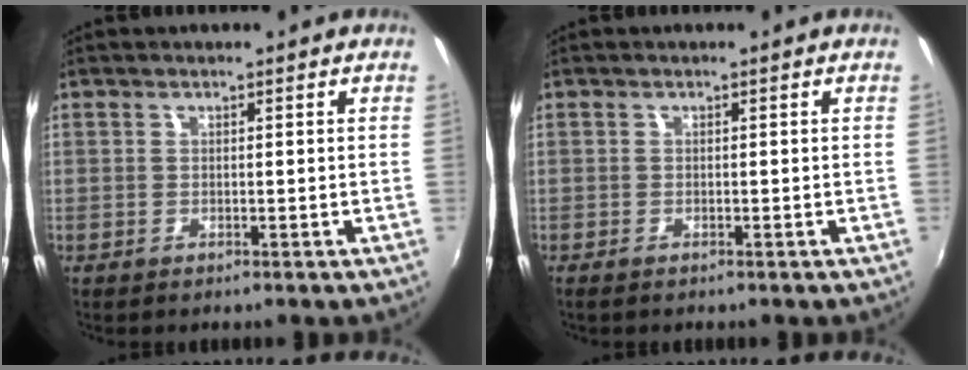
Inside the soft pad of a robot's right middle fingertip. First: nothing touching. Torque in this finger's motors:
{"motor_torque": [-0.16, 0.09, -0.02, -0.01]}